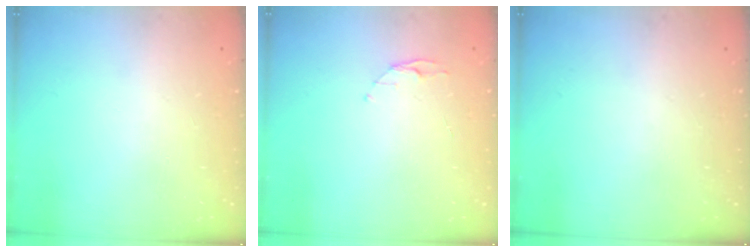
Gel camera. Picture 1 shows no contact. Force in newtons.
{"total": 4.4, "press": 4.4, "slide": 0.5}
{"total": 0.0}